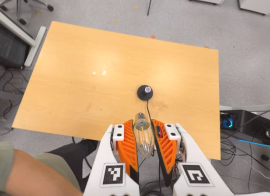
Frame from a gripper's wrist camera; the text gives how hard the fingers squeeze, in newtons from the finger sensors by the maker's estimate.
{"total": 19.2, "left": 20.6, "right": 17.8}